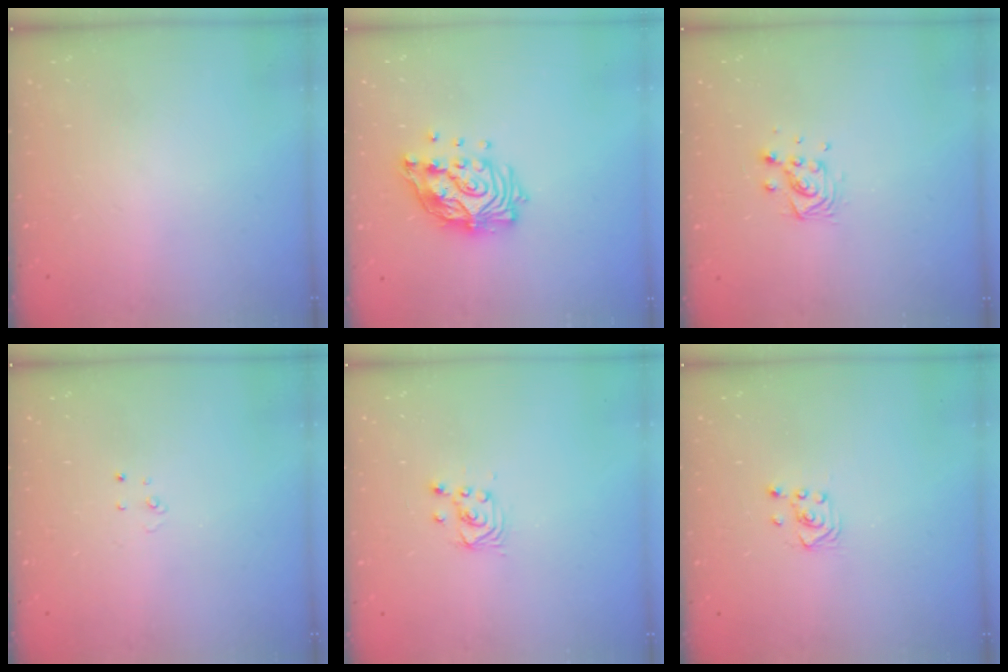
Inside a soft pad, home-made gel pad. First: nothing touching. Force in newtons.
{"total": 13.6, "press": 13.5, "slide": 1.5}
{"total": 7.8, "press": 7.8, "slide": 0.3}
{"total": 2.6, "press": 2.6, "slide": 0.2}
{"total": 2.5, "press": 2.5, "slide": 0.2}
{"total": 3.1, "press": 2.8, "slide": 1.3}